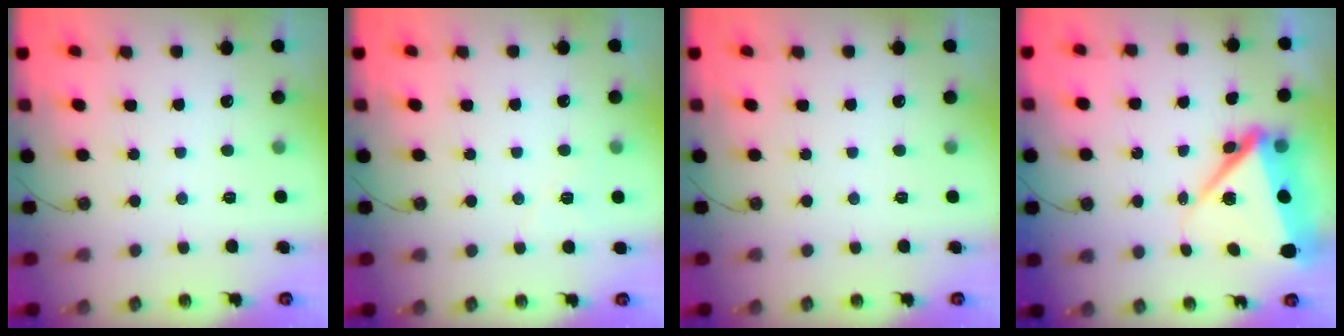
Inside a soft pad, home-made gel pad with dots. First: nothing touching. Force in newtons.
{"total": 5.7, "press": 5.7, "slide": 0.4}
{"total": 0.0}
{"total": 11.0, "press": 10.9, "slide": 1.5}